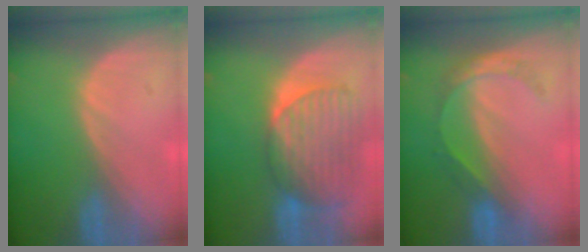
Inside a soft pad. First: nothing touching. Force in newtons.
{"total": 9.7, "press": 8.5, "slide": 4.7}
{"total": 5.2, "press": 4.6, "slide": 2.5}